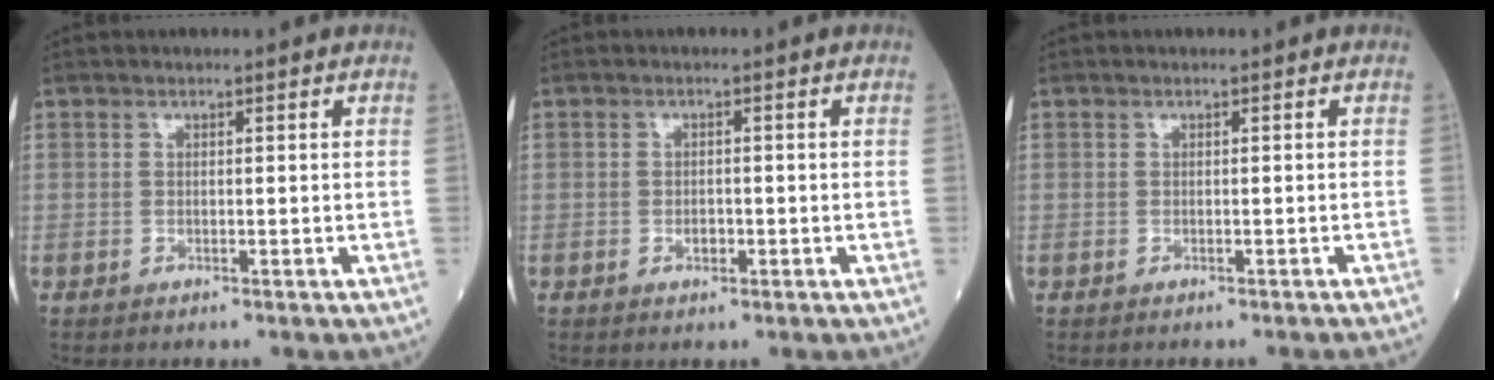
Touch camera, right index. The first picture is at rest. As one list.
[{"total": 1.3, "force": [-0.5, 0.8, 0.9], "torque": [-0.016, 0.002, -0.007]}, {"total": 1.9, "force": [-1.7, -0.3, 0.6], "torque": [-0.004, -0.001, -0.020]}]